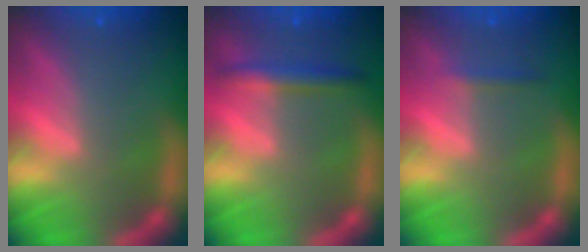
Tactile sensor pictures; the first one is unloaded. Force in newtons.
{"total": 2.4}
{"total": 0.9}